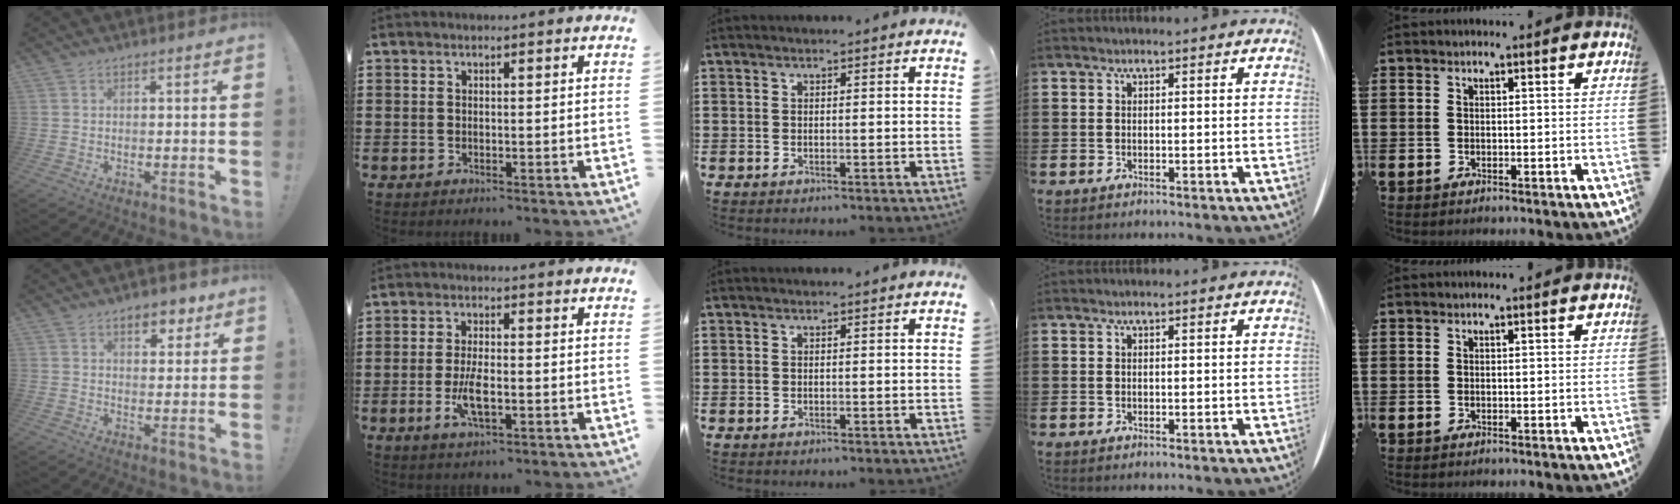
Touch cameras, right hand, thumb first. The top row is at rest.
{"thumb": {"total": 7.0, "force": [4.2, 4.1, 3.8], "torque": [-0.036, -0.016, 0.069]}, "index": {"total": 5.1, "force": [-1.4, 1.7, 4.6], "torque": [-0.098, -0.003, -0.030]}}